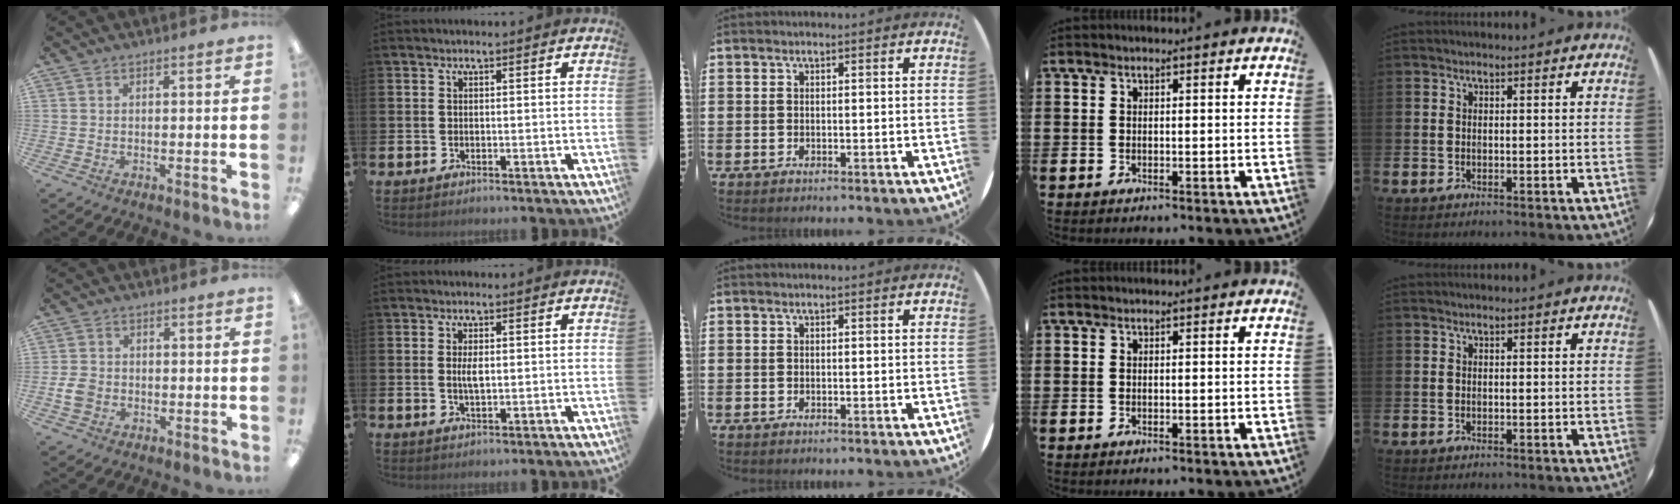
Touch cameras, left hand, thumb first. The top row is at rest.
{"thumb": {"total": 4.1, "force": [-0.9, 3.3, 2.3], "torque": [-0.052, 0.003, -0.019]}, "index": {"total": 2.3, "force": [0.2, 0.9, 2.1], "torque": [-0.034, -0.001, -0.001]}}